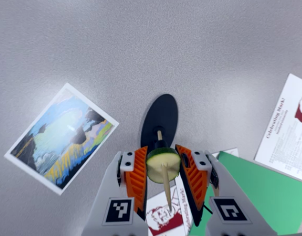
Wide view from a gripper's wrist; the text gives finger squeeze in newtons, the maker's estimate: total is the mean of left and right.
{"total": 13.1, "left": 12.7, "right": 13.5}